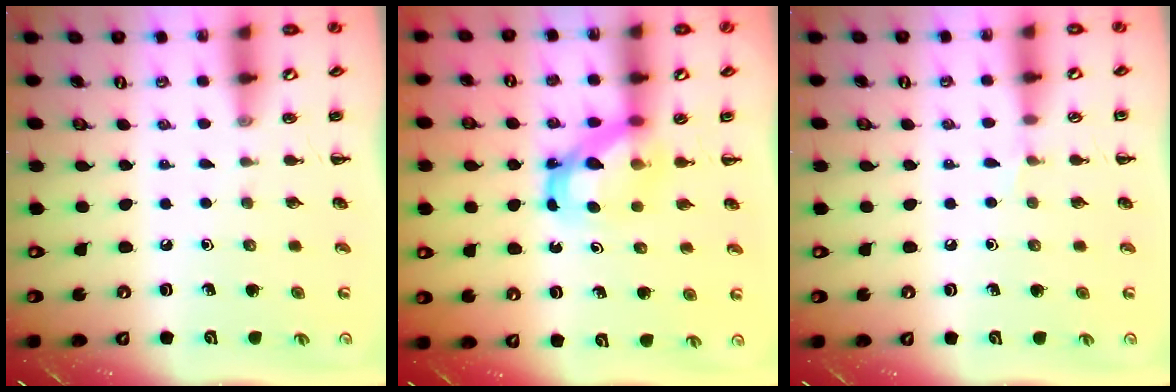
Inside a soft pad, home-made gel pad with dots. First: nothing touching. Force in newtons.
{"total": 6.0, "press": 6.0, "slide": 0.3}
{"total": 3.0, "press": 2.8, "slide": 0.9}